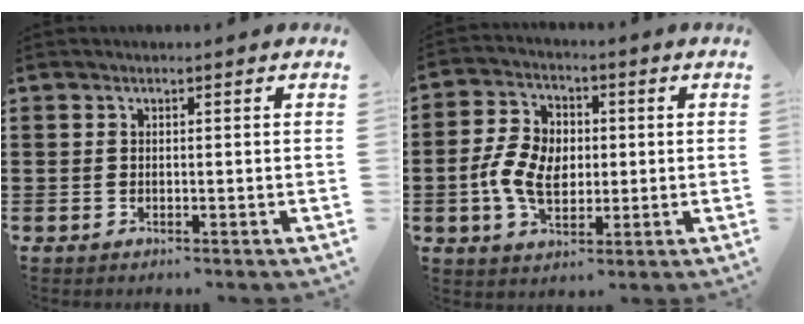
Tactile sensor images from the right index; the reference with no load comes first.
{"total": 7.9, "force": [-0.9, 5.6, 5.5], "torque": [-0.135, 0.008, -0.022]}